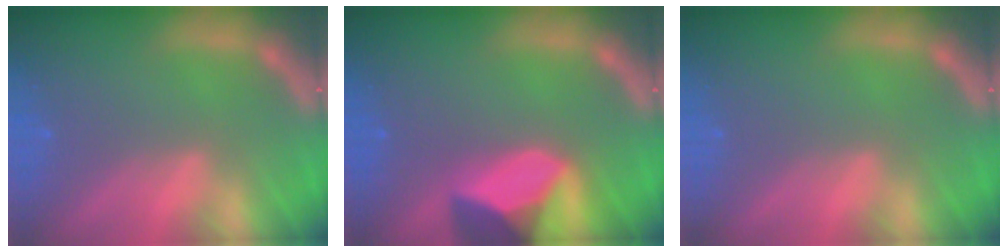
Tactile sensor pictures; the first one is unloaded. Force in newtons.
{"total": 8.9}
{"total": 0.0}